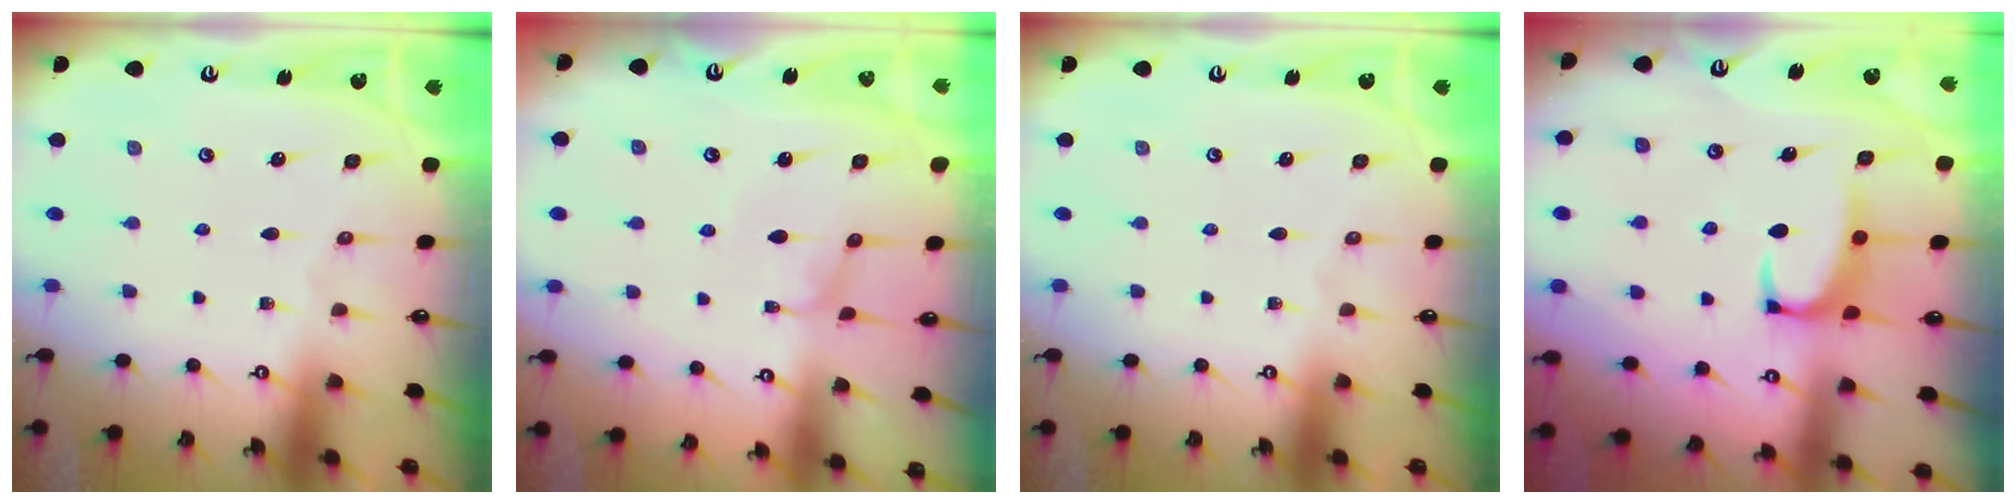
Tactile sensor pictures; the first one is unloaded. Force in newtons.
{"total": 0.7, "press": 0.5, "slide": 0.4}
{"total": 0.0}
{"total": 2.6, "press": 2.5, "slide": 0.7}